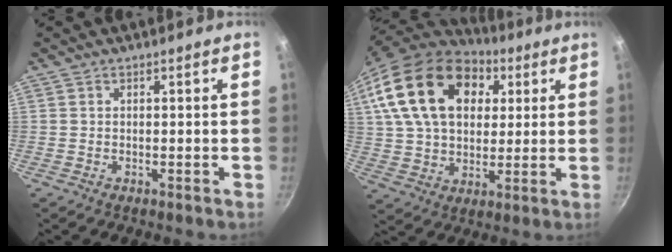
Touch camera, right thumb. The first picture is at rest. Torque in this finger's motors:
{"motor_torque": [0.13, 4.66, 1.66, 0.02, 0.68]}